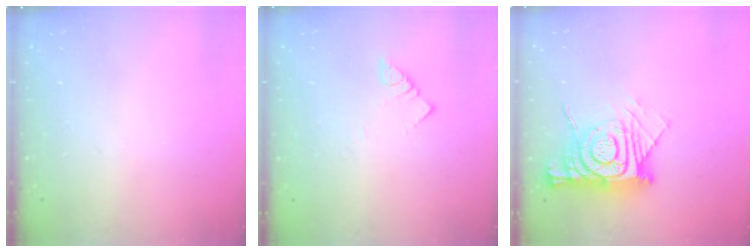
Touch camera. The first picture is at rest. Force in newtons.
{"total": 2.8, "press": 2.8, "slide": 0.2}
{"total": 13.6, "press": 13.5, "slide": 1.3}